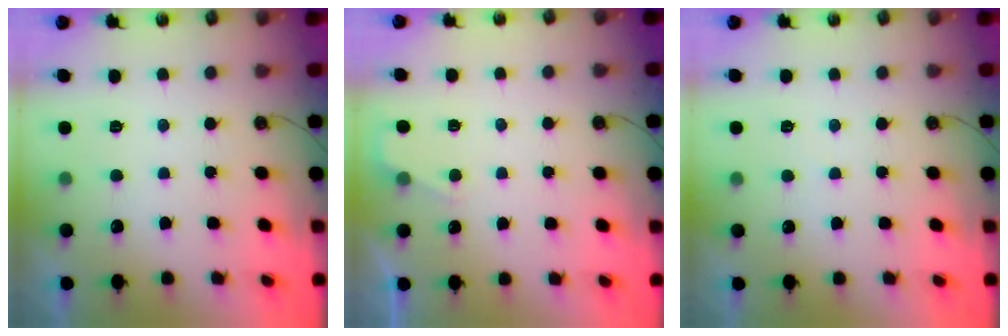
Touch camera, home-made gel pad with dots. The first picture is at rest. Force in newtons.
{"total": 2.4, "press": 2.4, "slide": 0.4}
{"total": 2.9, "press": 2.9, "slide": 0.4}